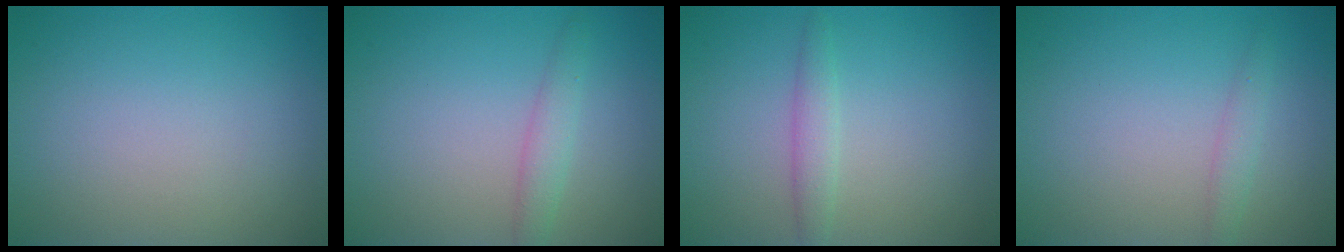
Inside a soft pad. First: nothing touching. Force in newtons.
{"total": 1.8, "press": 1.7, "slide": 0.2}
{"total": 1.7, "press": 1.7, "slide": 0.1}
{"total": 1.2, "press": 1.2, "slide": 0.1}